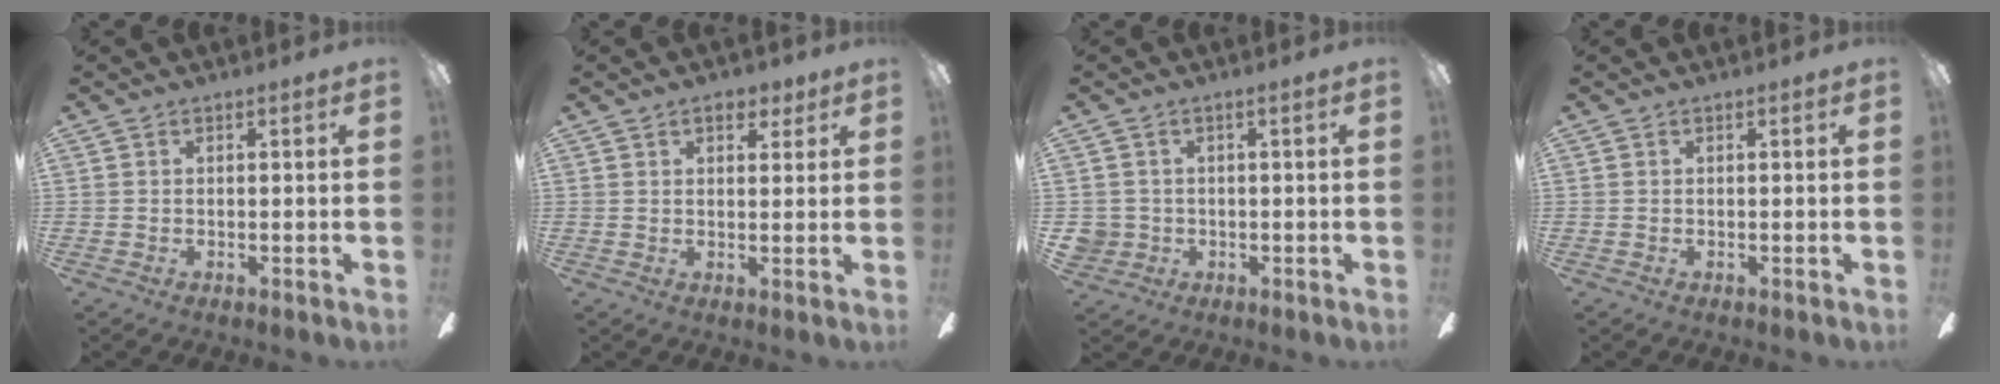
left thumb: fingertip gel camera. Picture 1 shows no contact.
{"total": 4.0, "force": [2.7, 2.2, 2.1], "torque": [-0.013, -0.009, 0.043]}
{"total": 3.0, "force": [-0.1, 3.0, 0.3], "torque": [-0.021, 0.003, -0.004]}
{"total": 0.0}